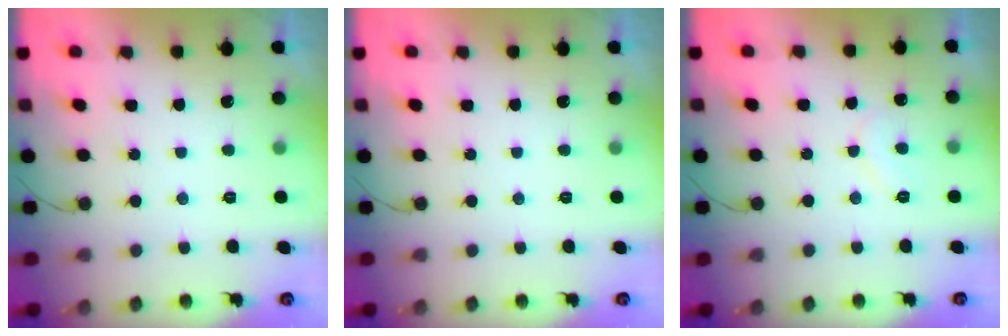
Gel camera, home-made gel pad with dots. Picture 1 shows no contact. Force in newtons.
{"total": 0.0}
{"total": 6.7, "press": 6.7, "slide": 0.6}